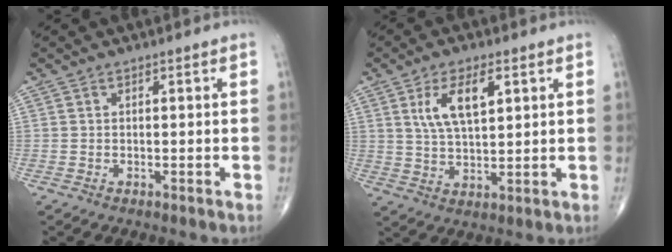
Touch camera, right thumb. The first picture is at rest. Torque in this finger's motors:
{"motor_torque": [-0.44, 0.72, 0.32, 0.07, 0.11]}